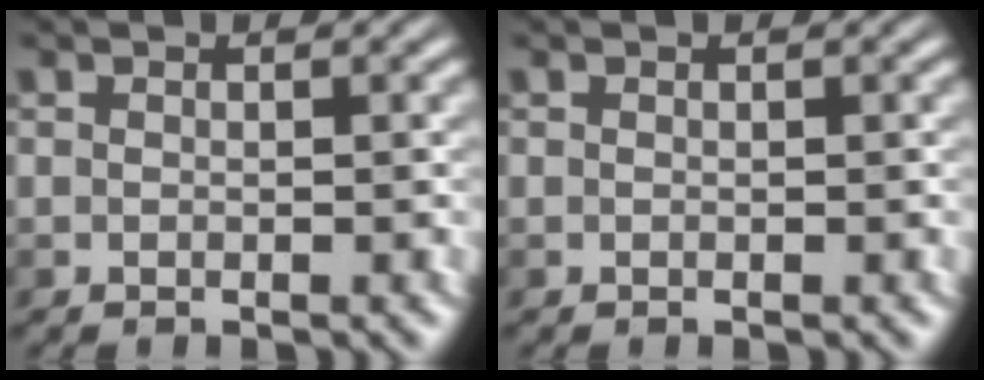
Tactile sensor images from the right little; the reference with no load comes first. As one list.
[{"total": 0.0}]